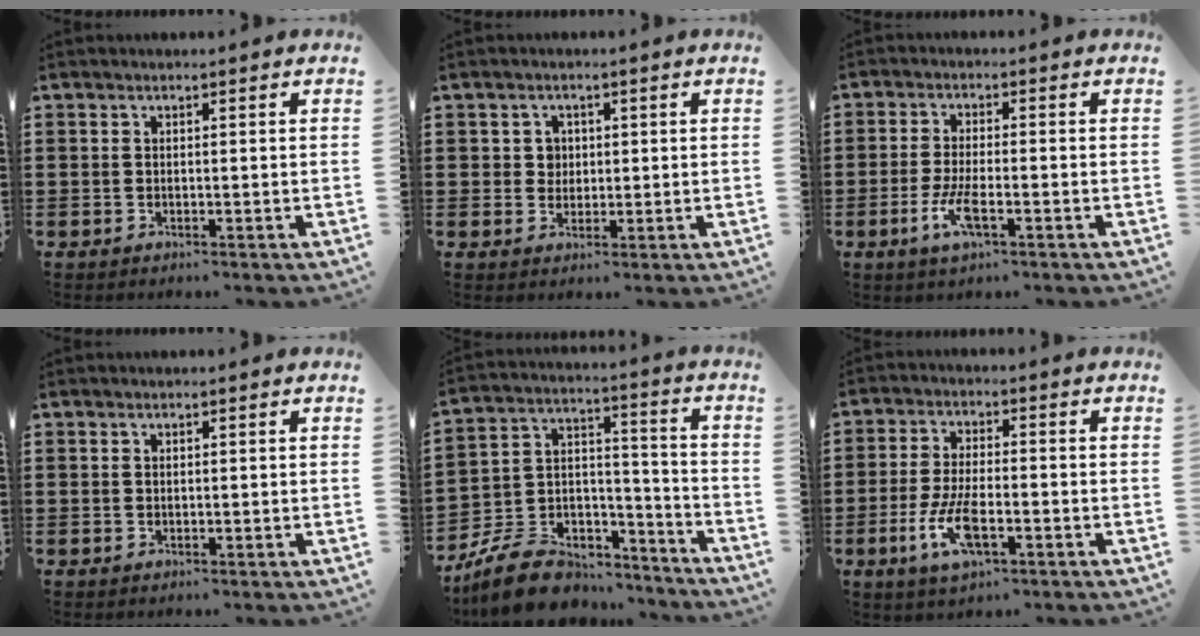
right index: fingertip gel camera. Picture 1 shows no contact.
{"total": 2.3, "force": [0.4, 2.1, 0.8], "torque": [-0.024, 0.010, 0.006]}
{"total": 5.2, "force": [-2.2, 1.2, 4.5], "torque": [-0.100, -0.013, -0.043]}
{"total": 0.0}
{"total": 9.6, "force": [-8.0, 4.4, 3.1], "torque": [-0.076, 0.023, -0.151]}
{"total": 7.7, "force": [-2.9, 2.7, 6.6], "torque": [-0.147, -0.014, -0.053]}